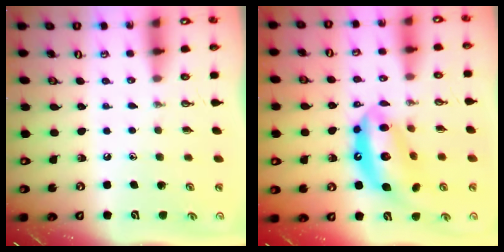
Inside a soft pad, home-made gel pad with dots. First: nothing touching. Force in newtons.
{"total": 14.8, "press": 14.7, "slide": 1.4}